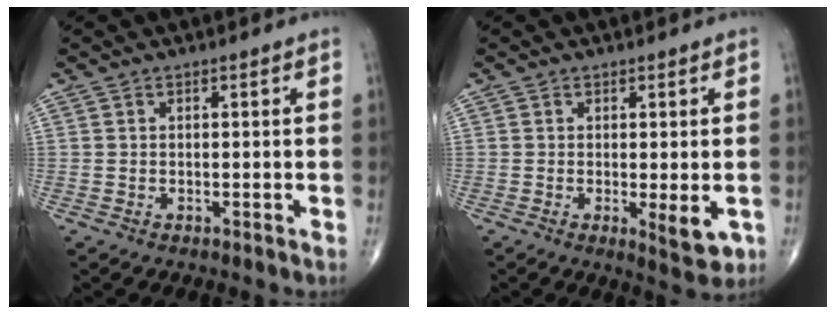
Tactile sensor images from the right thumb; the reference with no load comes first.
{"total": 4.9, "force": [-1.0, 1.6, 4.5], "torque": [-0.061, -0.014, -0.011]}